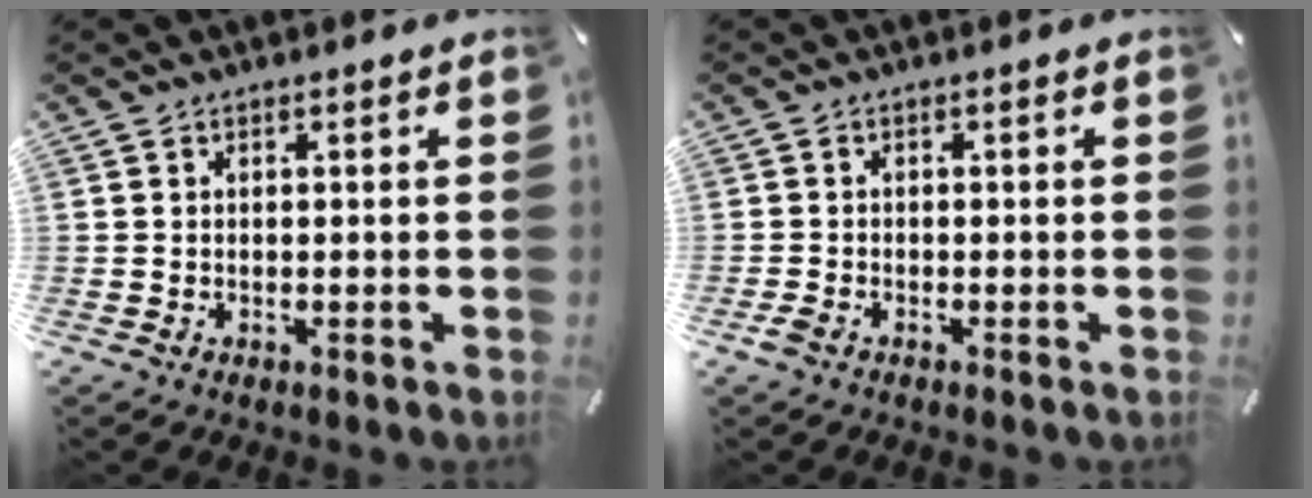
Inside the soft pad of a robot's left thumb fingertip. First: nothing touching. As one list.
[{"total": 1.5, "force": [-1.0, 0.8, 0.7], "torque": [-0.019, 0.000, -0.022]}]